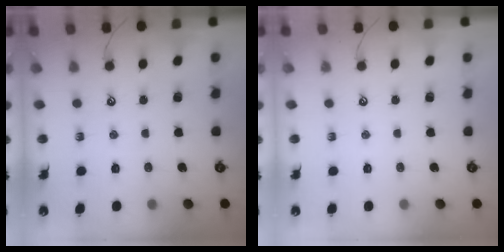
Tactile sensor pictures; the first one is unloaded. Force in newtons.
{"total": 0.0}